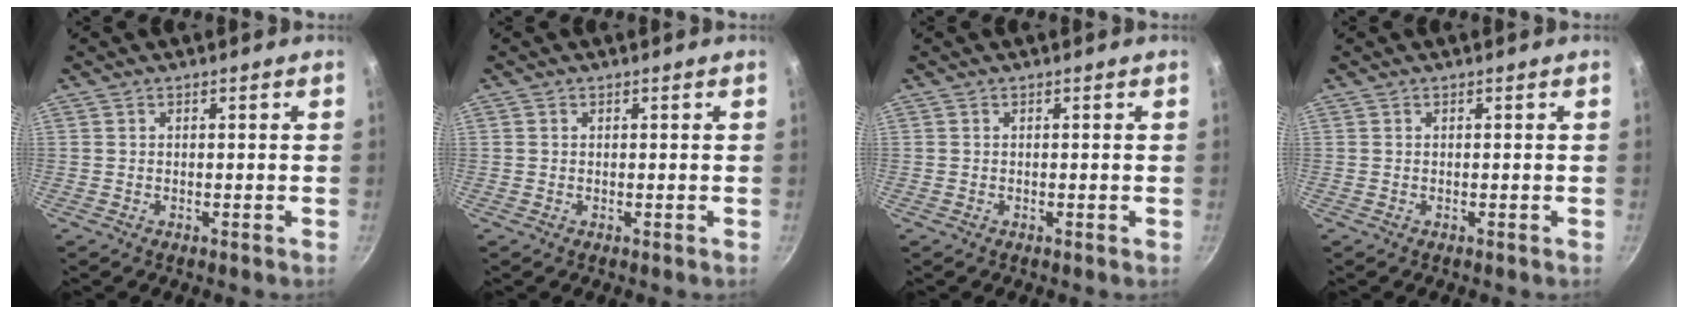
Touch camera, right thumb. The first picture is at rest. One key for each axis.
{"total": 0.0}
{"total": 0.0}
{"total": 0.0}